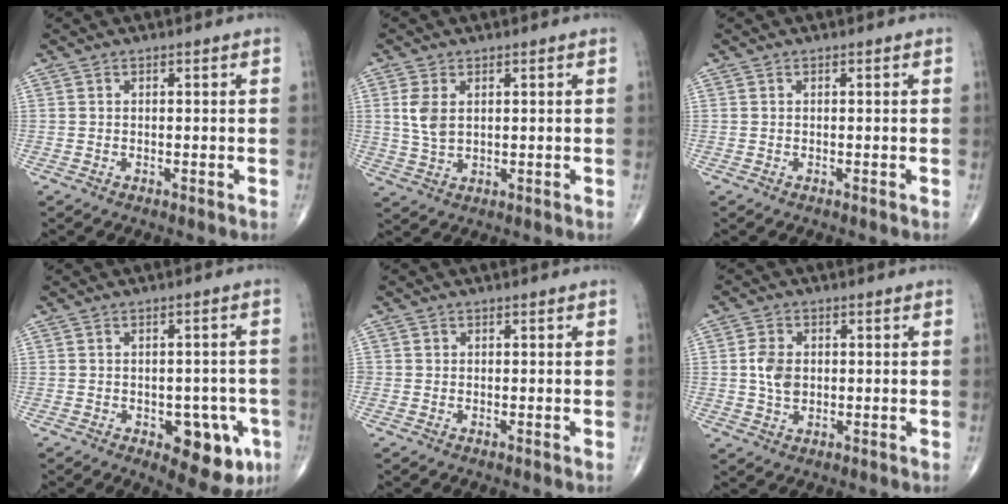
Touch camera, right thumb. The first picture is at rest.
{"total": 4.8, "force": [1.2, 2.9, 3.6], "torque": [-0.078, -0.004, 0.030]}
{"total": 0.0}
{"total": 10.5, "force": [-4.0, 5.3, 8.1], "torque": [-0.061, 0.012, -0.041]}
{"total": 0.6, "force": [0.0, 0.6, 0.1], "torque": [0.004, 0.003, -0.001]}
{"total": 5.1, "force": [0.3, 3.7, 3.5], "torque": [-0.059, -0.001, 0.004]}